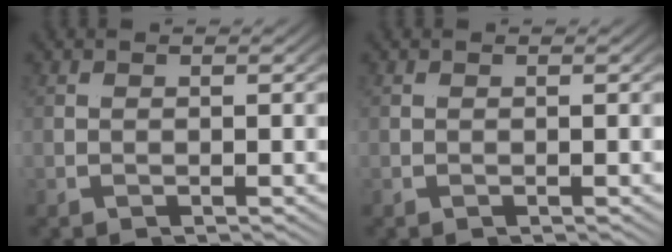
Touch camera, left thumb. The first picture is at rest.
{"total": 0.0}